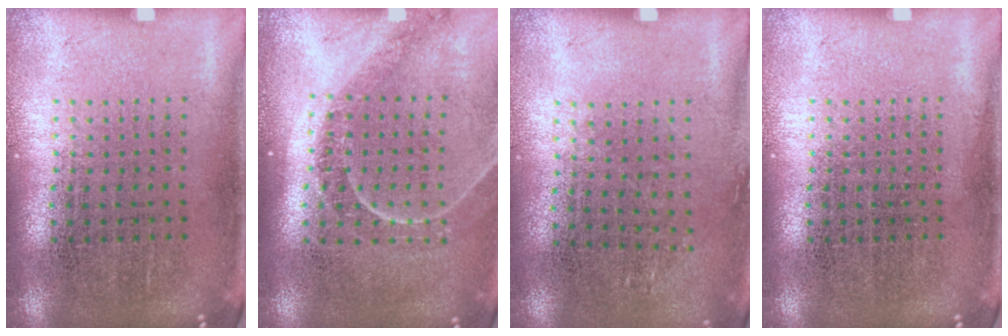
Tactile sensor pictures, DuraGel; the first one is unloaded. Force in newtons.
{"total": 1.2, "press": 1.2, "slide": 0.2}
{"total": 0.8, "press": 0.7, "slide": 0.5}
{"total": 0.0}